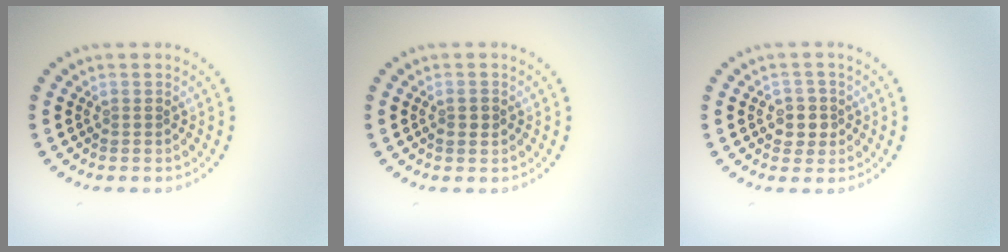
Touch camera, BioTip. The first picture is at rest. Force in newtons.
{"total": 1.2, "press": 1.2, "slide": 0.2}
{"total": 2.1, "press": 2.0, "slide": 0.7}